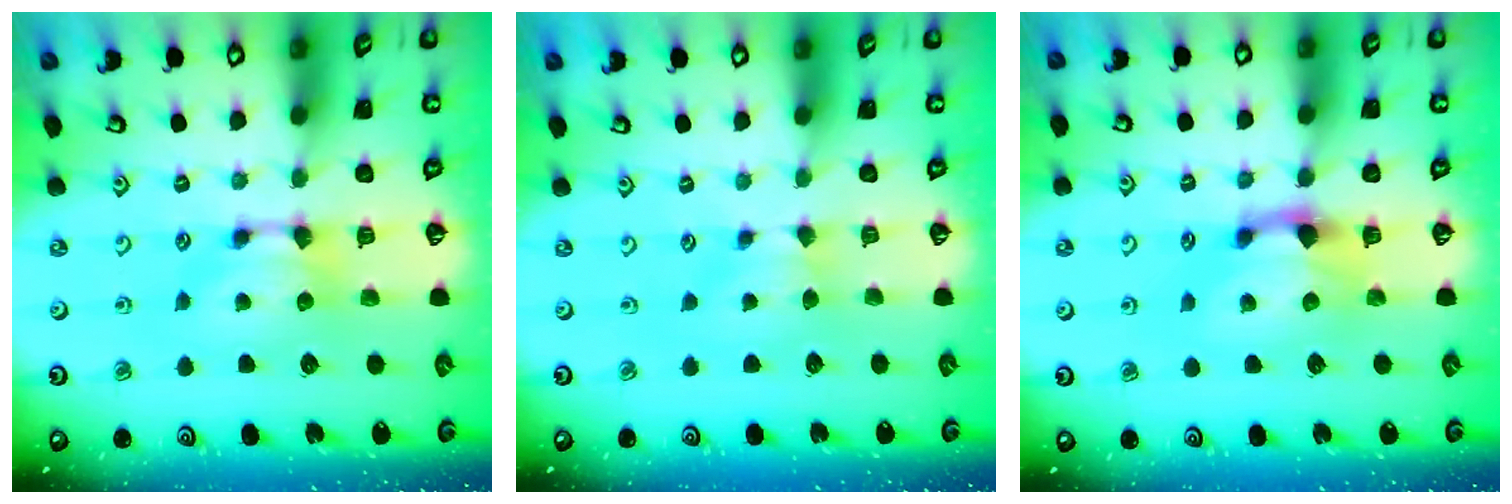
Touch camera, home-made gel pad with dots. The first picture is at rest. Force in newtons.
{"total": 2.0, "press": 1.9, "slide": 0.7}
{"total": 1.9, "press": 1.1, "slide": 1.5}